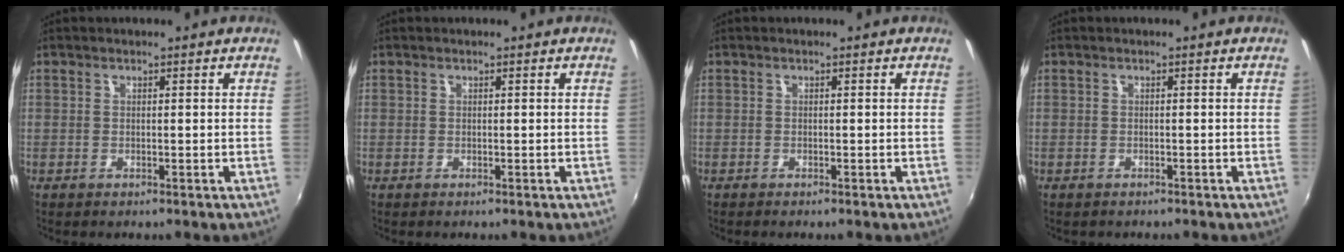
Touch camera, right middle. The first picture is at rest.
{"total": 0.0}
{"total": 0.5, "force": [-0.5, 0.1, 0.1], "torque": [-0.003, -0.004, -0.010]}
{"total": 1.0, "force": [-0.7, 0.6, 0.2], "torque": [-0.008, -0.001, -0.008]}